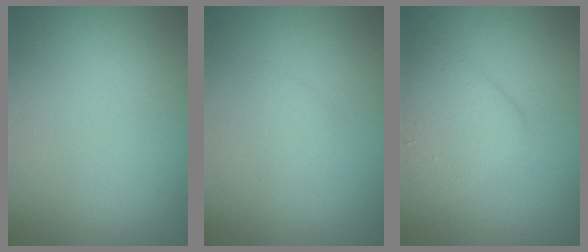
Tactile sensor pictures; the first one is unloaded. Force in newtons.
{"total": 1.1, "press": 1.1, "slide": 0.0}
{"total": 3.4, "press": 3.4, "slide": 0.1}